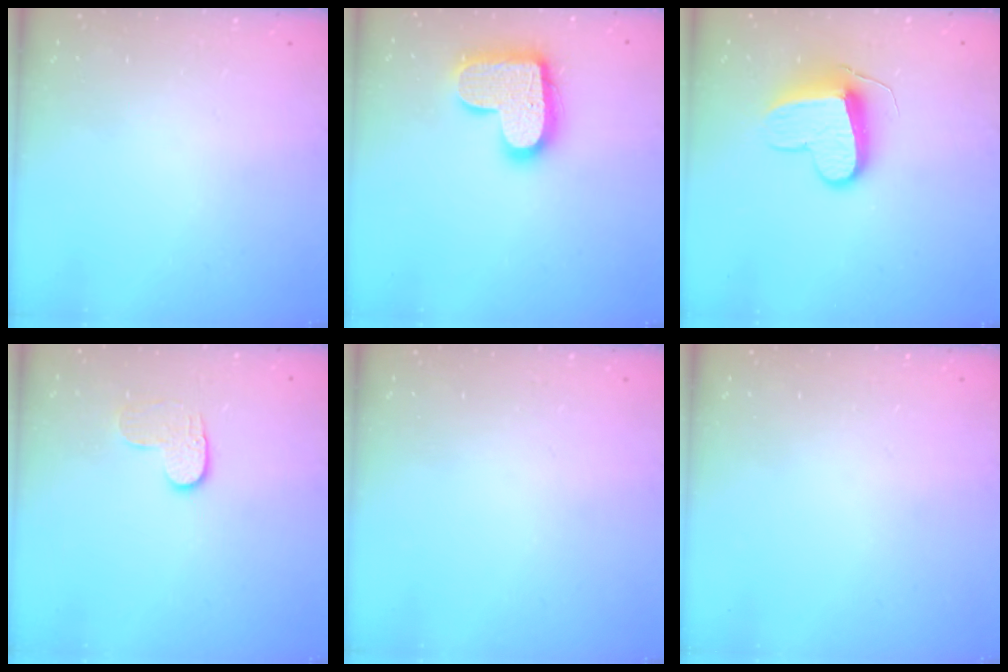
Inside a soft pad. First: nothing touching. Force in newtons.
{"total": 17.4, "press": 17.4, "slide": 0.9}
{"total": 9.9, "press": 9.9, "slide": 0.0}
{"total": 5.7, "press": 5.7, "slide": 0.4}
{"total": 0.0}
{"total": 0.0}